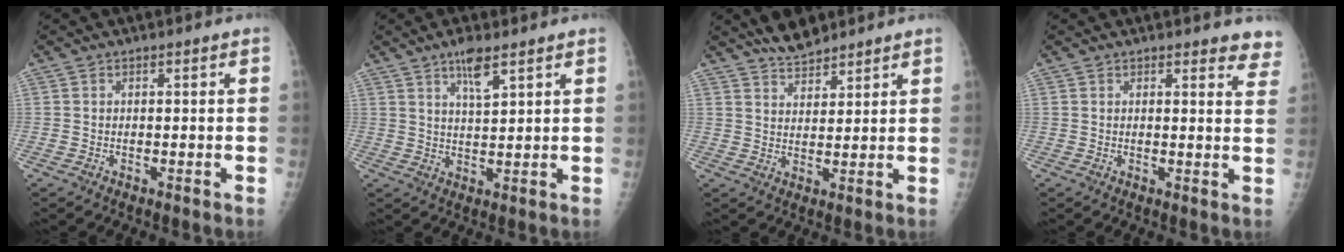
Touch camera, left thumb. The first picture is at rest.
{"total": 5.2, "force": [3.3, 1.2, 3.8], "torque": [-0.065, -0.018, 0.059]}
{"total": 5.8, "force": [5.2, 1.8, 1.8], "torque": [-0.019, -0.027, 0.096]}
{"total": 5.7, "force": [5.2, 1.7, 1.5], "torque": [0.018, -0.028, 0.035]}